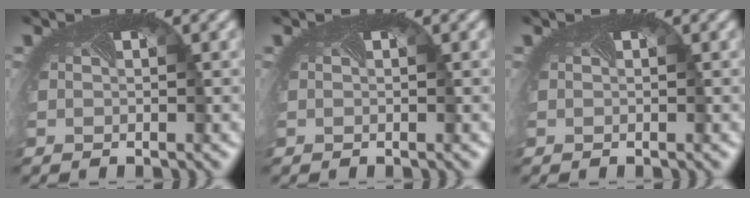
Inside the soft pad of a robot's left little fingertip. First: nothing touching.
{"total": 0.0}
{"total": 0.0}